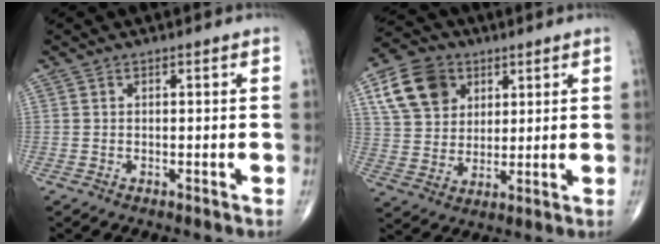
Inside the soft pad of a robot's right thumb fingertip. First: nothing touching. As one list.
[{"total": 12.5, "force": [5.2, 9.6, 6.1], "torque": [-0.093, -0.007, 0.096]}]